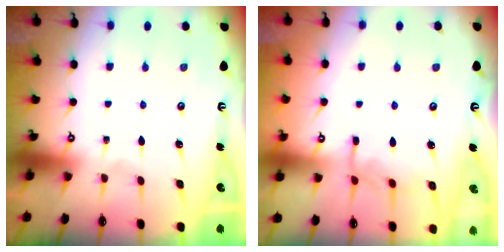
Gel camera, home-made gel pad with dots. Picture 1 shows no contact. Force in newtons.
{"total": 7.6, "press": 7.6, "slide": 0.6}